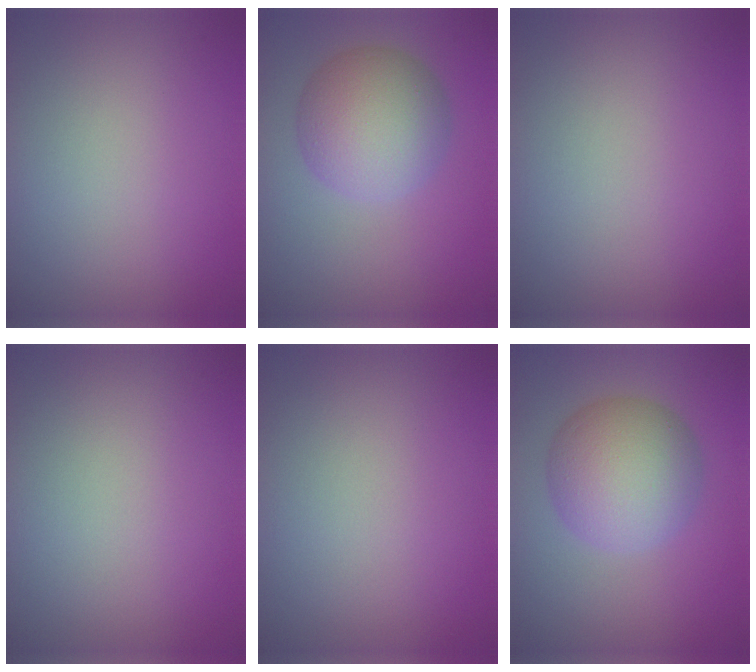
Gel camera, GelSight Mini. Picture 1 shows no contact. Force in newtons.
{"total": 6.9, "press": 6.9, "slide": 0.2}
{"total": 0.0}
{"total": 0.0}
{"total": 0.0}
{"total": 7.2, "press": 7.2, "slide": 0.2}